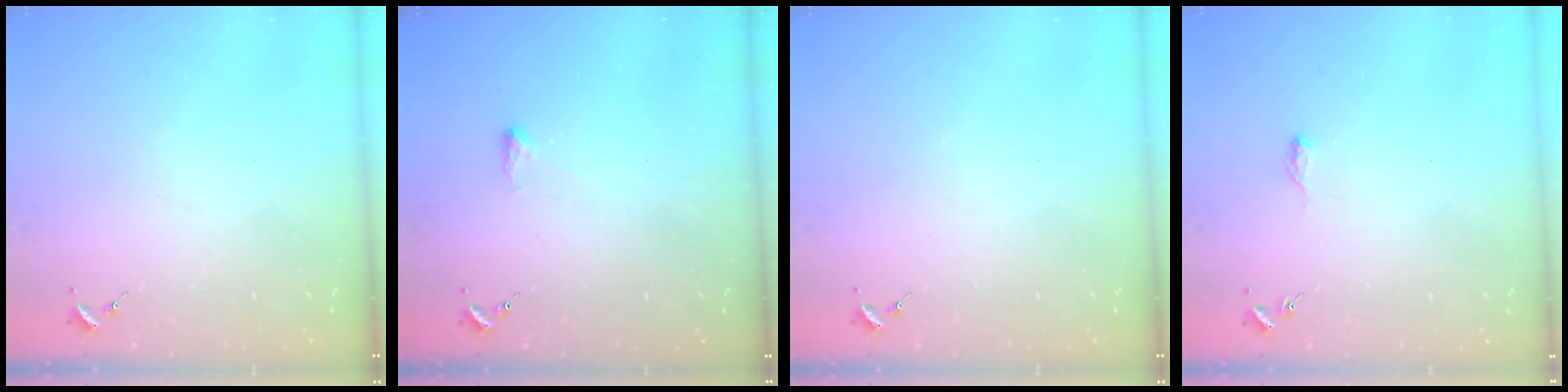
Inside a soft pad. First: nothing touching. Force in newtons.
{"total": 2.3, "press": 2.2, "slide": 0.8}
{"total": 0.0}
{"total": 6.0, "press": 6.0, "slide": 0.6}